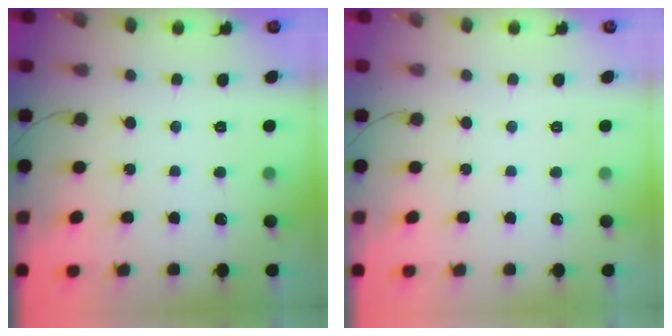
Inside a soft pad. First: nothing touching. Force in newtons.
{"total": 0.0}